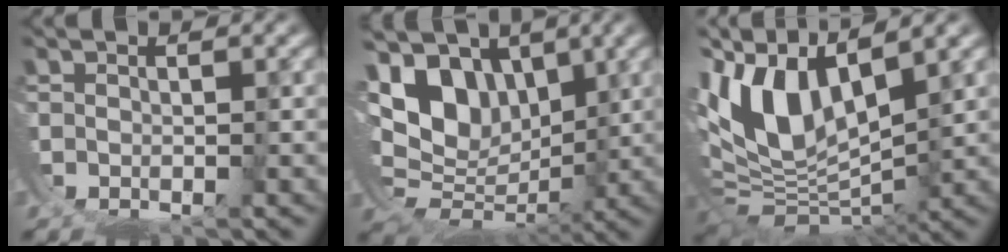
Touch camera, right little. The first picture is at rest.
{"total": 12.7, "force": [0.7, 9.5, 8.3], "torque": [-0.169, -0.047, 0.027]}
{"total": 13.2, "force": [0.9, 8.7, 10.0], "torque": [-0.212, -0.032, 0.026]}